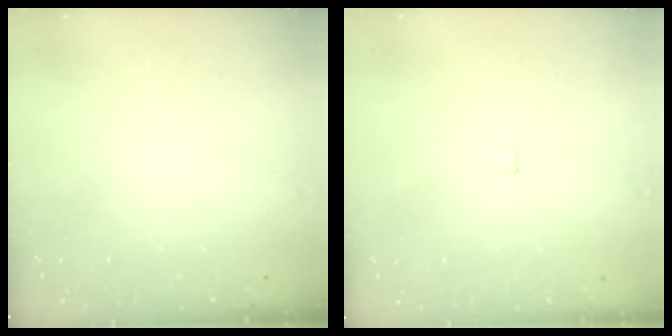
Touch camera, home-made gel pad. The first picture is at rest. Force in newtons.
{"total": 3.1, "press": 3.1, "slide": 0.2}